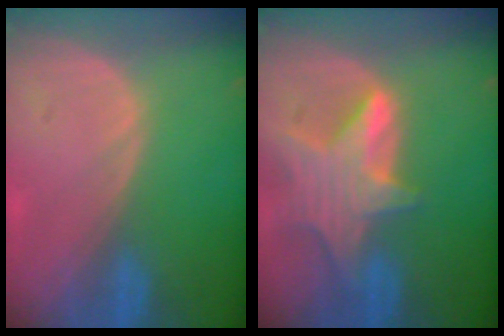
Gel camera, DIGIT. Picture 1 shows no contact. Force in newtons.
{"total": 8.1, "press": 7.3, "slide": 3.6}